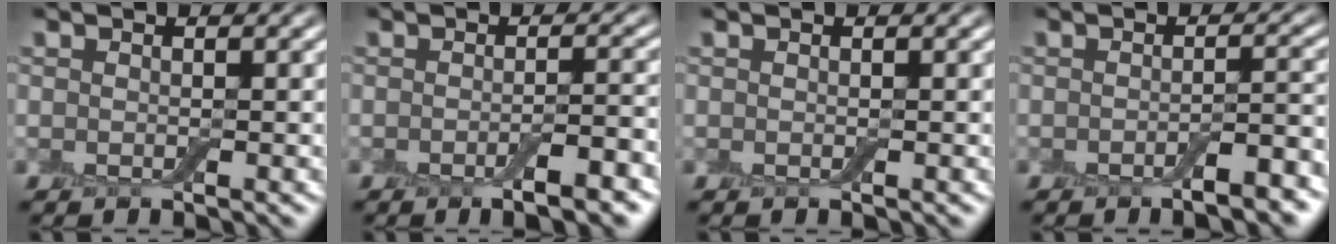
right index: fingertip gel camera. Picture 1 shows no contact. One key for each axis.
{"total": 3.8, "fx": -1.7, "fy": 0.8, "fz": 3.3, "tx": -0.047, "ty": 0.001, "tz": -0.029}
{"total": 0.0}
{"total": 3.7, "fx": -2.0, "fy": 0.9, "fz": 3.0, "tx": -0.041, "ty": 0.002, "tz": -0.034}